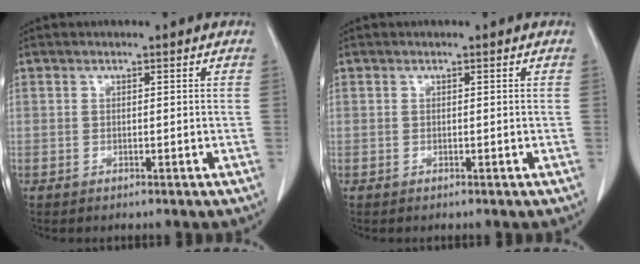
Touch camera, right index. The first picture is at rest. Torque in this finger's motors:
{"motor_torque": [0.00, 0.00, 0.00, 0.00]}